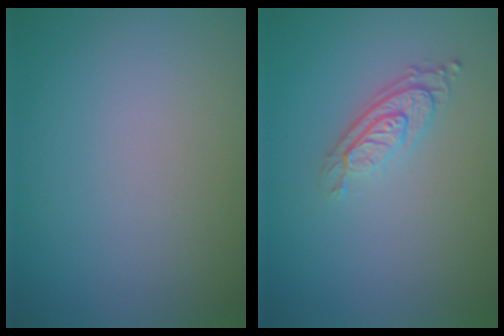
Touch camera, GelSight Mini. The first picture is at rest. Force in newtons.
{"total": 3.0, "press": 2.2, "slide": 2.0}